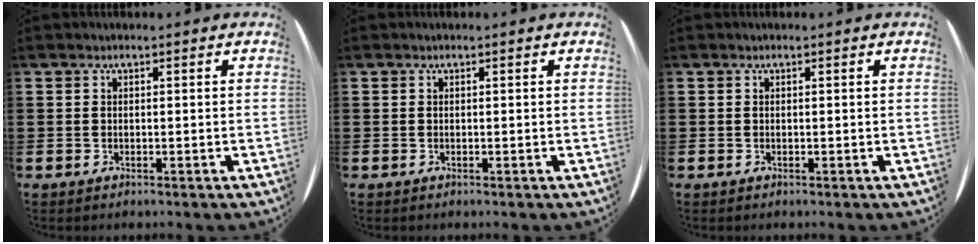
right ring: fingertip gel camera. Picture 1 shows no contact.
{"total": 0.0}
{"total": 0.0}